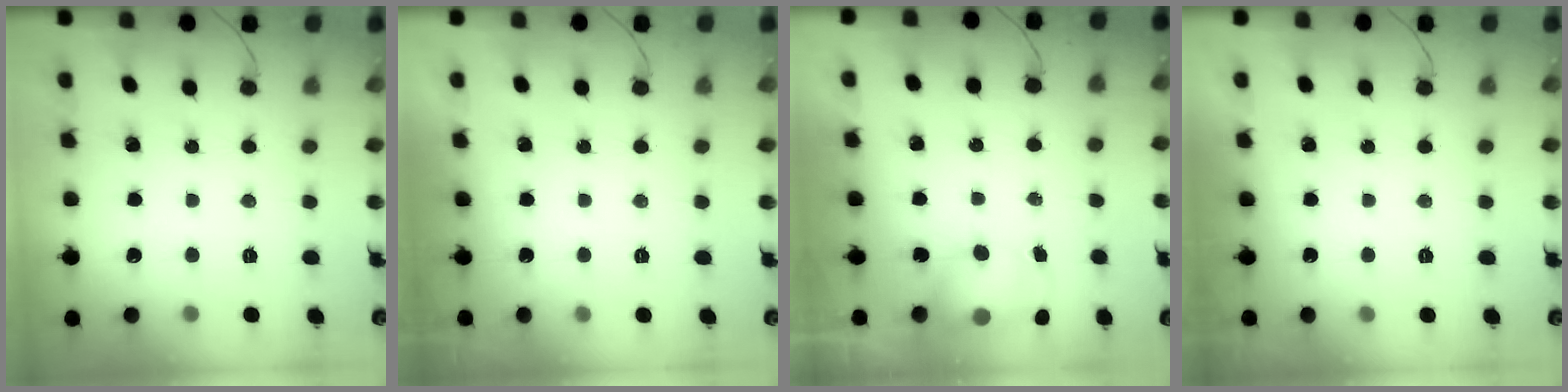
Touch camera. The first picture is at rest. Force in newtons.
{"total": 0.0}
{"total": 6.4, "press": 6.3, "slide": 0.8}
{"total": 0.0}